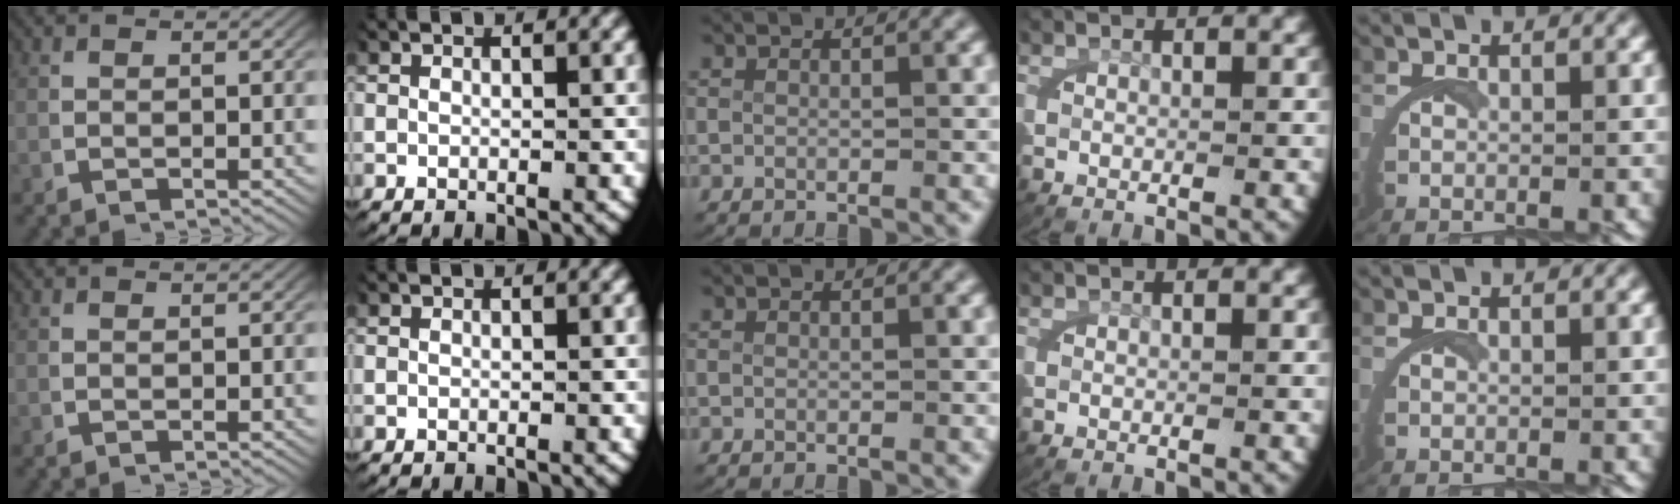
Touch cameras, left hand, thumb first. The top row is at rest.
{}